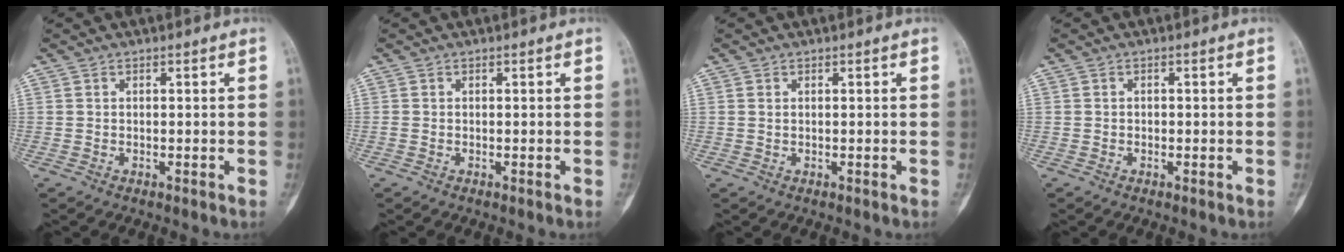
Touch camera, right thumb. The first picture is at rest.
{"total": 0.0}
{"total": 0.5, "force": [0.2, 0.4, 0.3], "torque": [-0.009, 0.003, 0.006]}
{"total": 0.6, "force": [-0.1, 0.6, 0.2], "torque": [-0.002, 0.003, -0.001]}